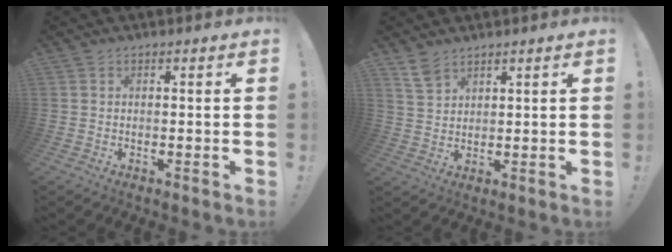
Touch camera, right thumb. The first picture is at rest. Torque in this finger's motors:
{"motor_torque": [0.00, -0.02, 0.20, 0.02, 0.00]}